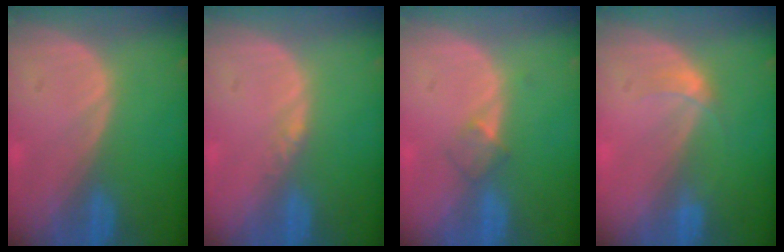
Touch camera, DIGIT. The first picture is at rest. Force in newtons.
{"total": 1.0, "press": 0.8, "slide": 0.6}
{"total": 2.3, "press": 2.0, "slide": 1.1}
{"total": 1.7, "press": 1.7, "slide": 0.2}